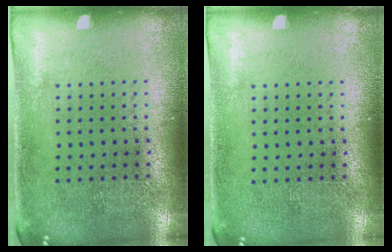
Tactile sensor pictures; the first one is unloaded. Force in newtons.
{"total": 0.0}